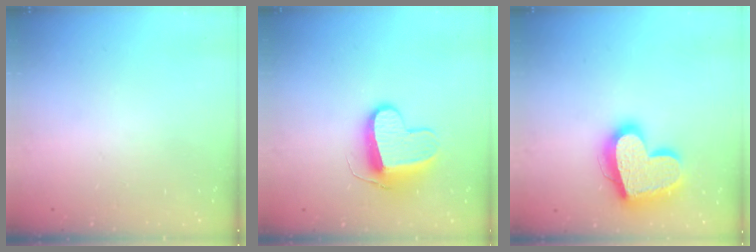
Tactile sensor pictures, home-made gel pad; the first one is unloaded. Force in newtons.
{"total": 10.6, "press": 10.6, "slide": 0.4}
{"total": 20.5, "press": 20.4, "slide": 1.7}